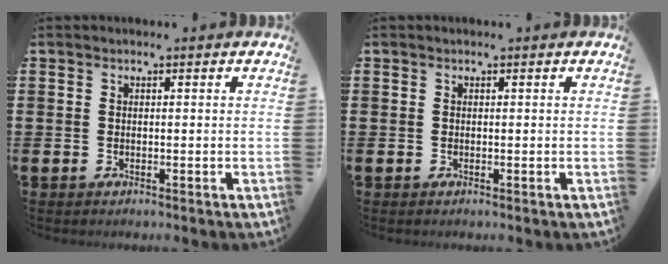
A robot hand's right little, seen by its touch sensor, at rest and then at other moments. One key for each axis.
{"total": 0.0}